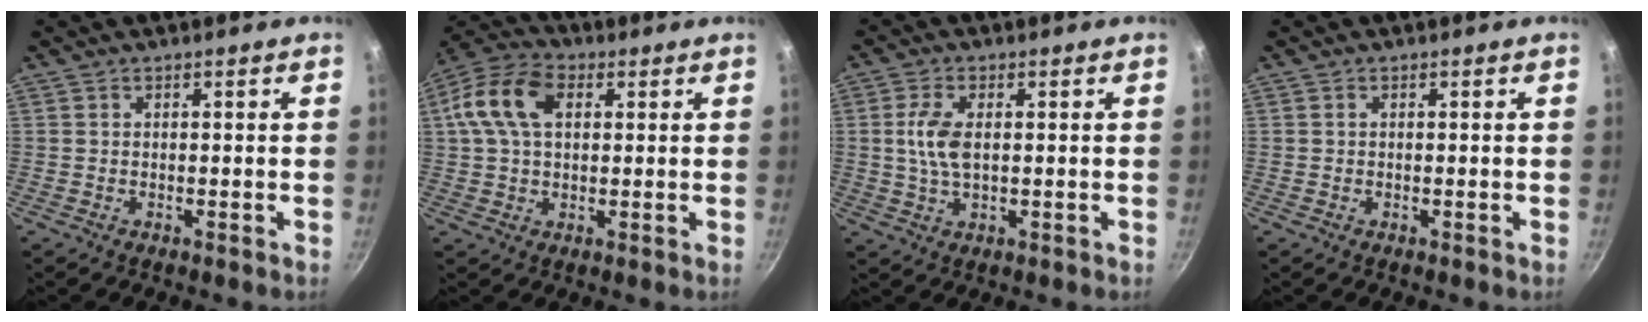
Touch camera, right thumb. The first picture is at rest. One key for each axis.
{"total": 11.9, "fx": 2.9, "fy": 7.6, "fz": 8.7, "tx": -0.156, "ty": 0.020, "tz": 0.039}
{"total": 6.2, "fx": 0.7, "fy": 3.2, "fz": 5.3, "tx": -0.112, "ty": 0.001, "tz": 0.014}
{"total": 0.0}